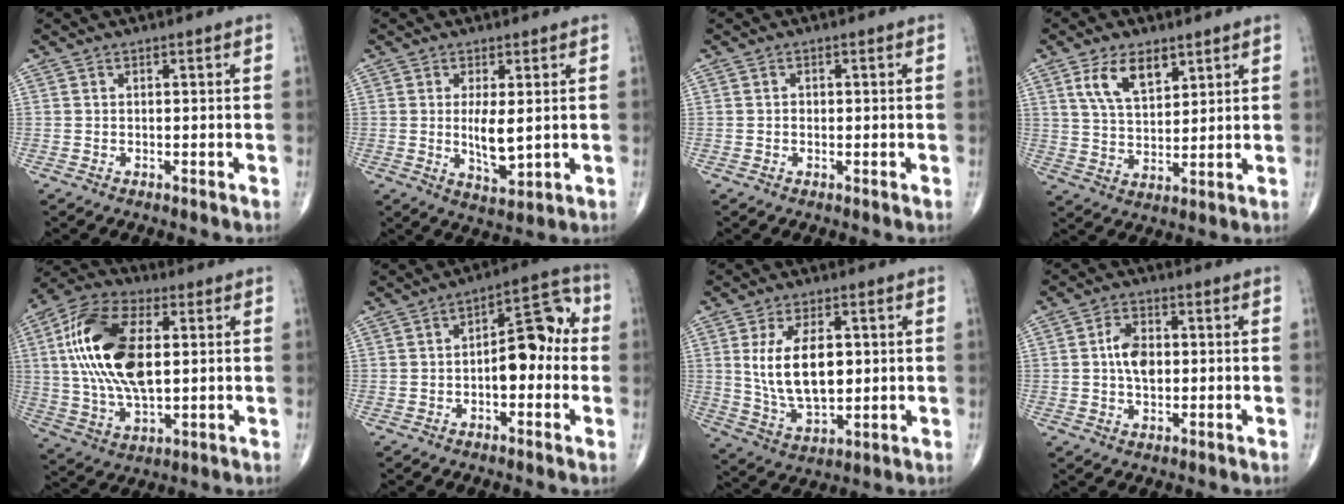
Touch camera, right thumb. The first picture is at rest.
{"total": 6.1, "force": [0.4, 2.1, 5.7], "torque": [-0.101, -0.019, 0.014]}
{"total": 1.3, "force": [0.0, 0.9, 1.0], "torque": [-0.016, 0.002, 0.000]}
{"total": 8.8, "force": [4.7, 4.4, 5.9], "torque": [-0.093, -0.024, 0.094]}
{"total": 20.1, "force": [3.3, 10.2, 17.0], "torque": [-0.339, 0.002, 0.056]}
{"total": 10.5, "force": [-0.5, 5.3, 9.0], "torque": [-0.105, 0.034, -0.016]}
{"total": 13.2, "force": [1.9, 7.0, 11.0], "torque": [-0.187, -0.014, 0.046]}
{"total": 6.0, "force": [0.3, 3.8, 4.7], "torque": [-0.077, 0.007, 0.002]}